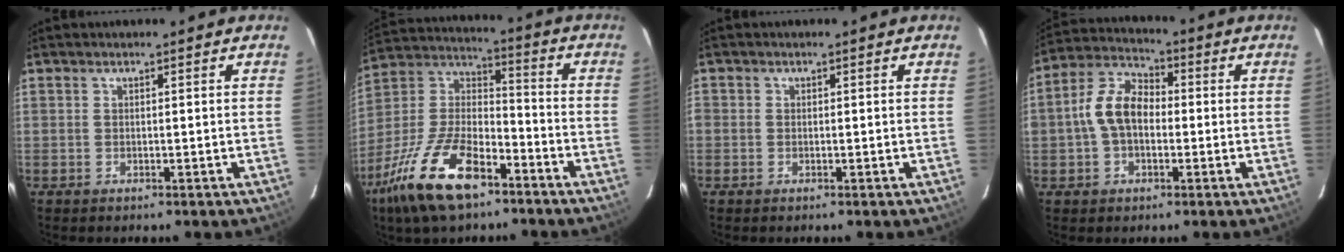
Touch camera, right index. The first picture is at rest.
{"total": 19.5, "force": [-11.8, 8.1, 13.3], "torque": [-0.287, -0.012, -0.218]}
{"total": 0.8, "force": [-0.3, 0.7, 0.1], "torque": [-0.002, -0.001, -0.008]}
{"total": 9.3, "force": [-0.6, 6.3, 6.9], "torque": [-0.144, 0.025, -0.013]}